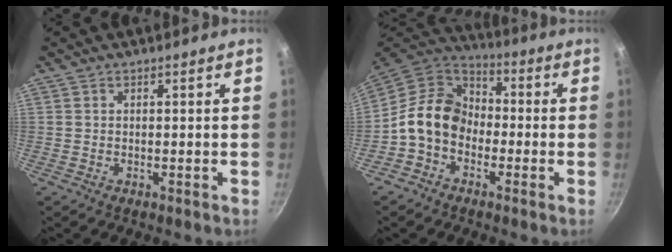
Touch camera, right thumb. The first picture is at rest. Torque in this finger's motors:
{"motor_torque": [1.73, 1.69, 1.22, -1.10, 0.41]}